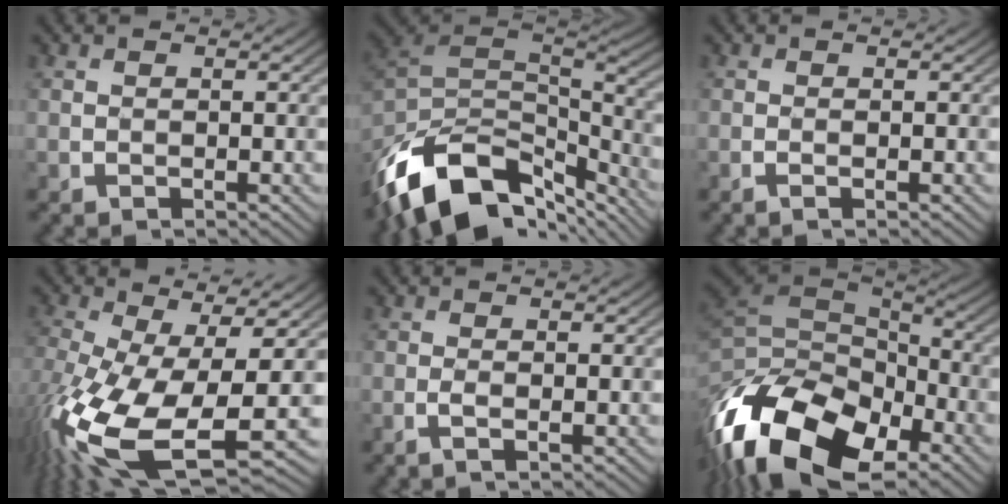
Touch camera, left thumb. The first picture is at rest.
{"total": 16.1, "force": [-9.9, 8.2, 9.6], "torque": [-0.232, -0.026, -0.167]}
{"total": 0.7, "force": [-0.3, 0.0, 0.7], "torque": [-0.015, -0.002, -0.008]}
{"total": 17.6, "force": [-5.8, 7.1, 15.1], "torque": [-0.352, -0.047, -0.091]}
{"total": 1.3, "force": [-0.4, 0.1, 1.2], "torque": [-0.028, 0.000, -0.013]}
{"total": 18.6, "force": [-9.2, 10.3, 12.4], "torque": [-0.300, -0.034, -0.146]}